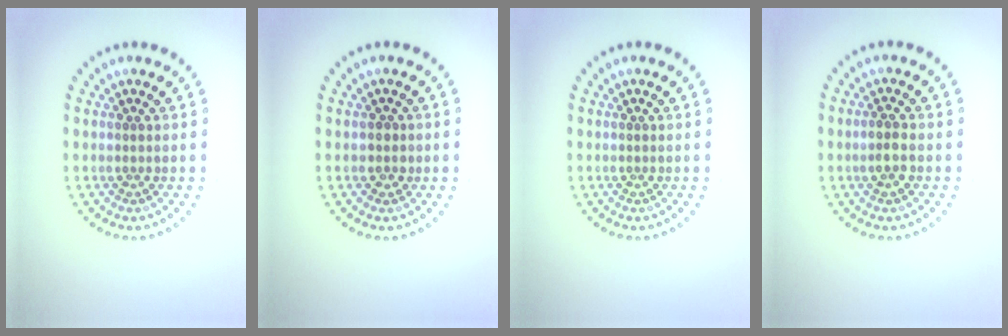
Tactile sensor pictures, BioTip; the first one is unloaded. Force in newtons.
{"total": 1.2, "press": 1.1, "slide": 0.5}
{"total": 0.0}
{"total": 1.6, "press": 1.6, "slide": 0.3}